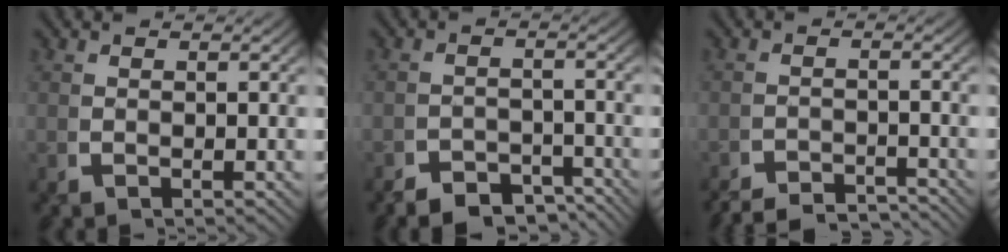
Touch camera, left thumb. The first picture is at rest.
{"total": 4.8, "force": [-4.3, 2.0, 0.9], "torque": [-0.001, -0.020, -0.074]}
{"total": 3.7, "force": [-3.7, 0.2, 0.1], "torque": [0.012, -0.008, -0.068]}